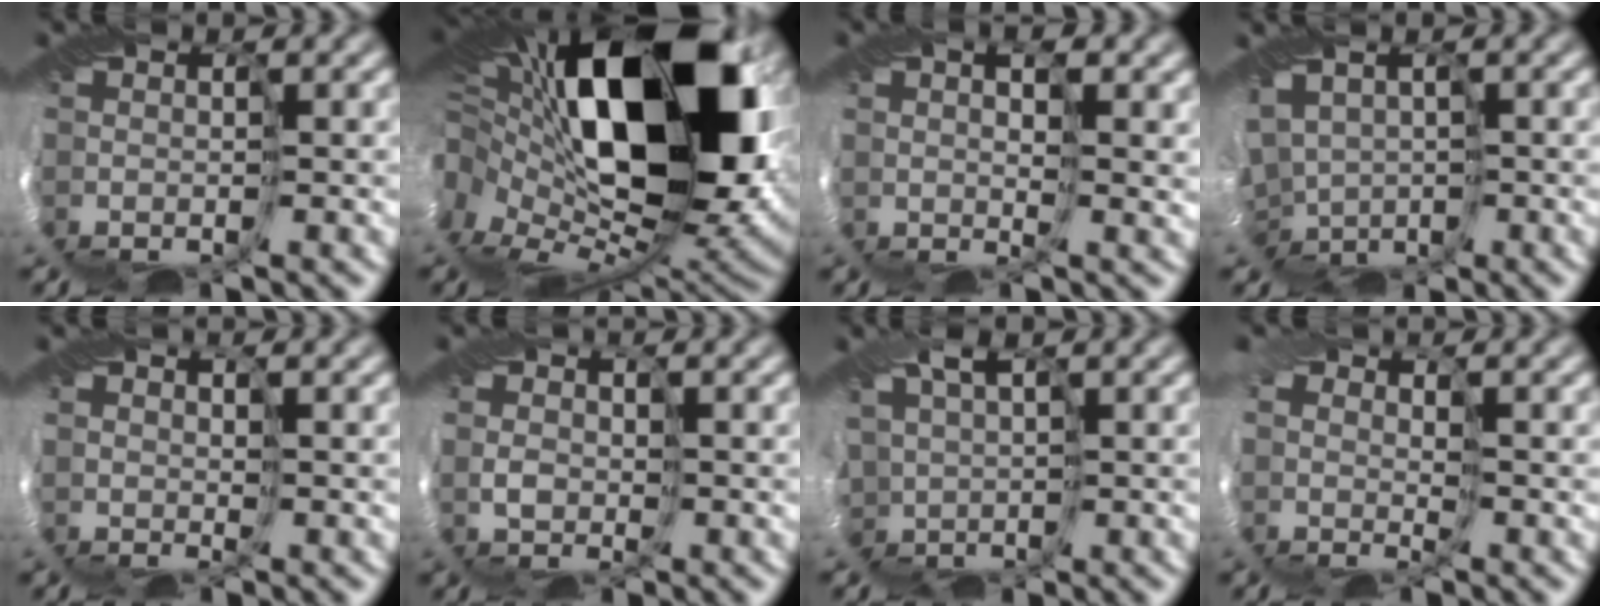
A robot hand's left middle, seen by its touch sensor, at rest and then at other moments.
{"total": 17.0, "force": [4.7, 9.4, 13.4], "torque": [-0.257, 0.002, 0.091]}
{"total": 2.1, "force": [1.7, 0.1, 1.2], "torque": [-0.015, 0.008, 0.025]}
{"total": 5.7, "force": [0.0, 4.5, 3.6], "torque": [-0.054, -0.018, 0.019]}
{"total": 2.5, "force": [1.7, -0.9, -1.5], "torque": [0.016, 0.006, 0.034]}
{"total": 1.5, "force": [0.8, -0.1, -1.2], "torque": [0.009, 0.004, 0.019]}
{"total": 2.9, "force": [1.6, 1.8, 1.5], "torque": [-0.064, 0.005, 0.028]}
{"total": 1.6, "force": [1.4, -0.3, -0.6], "torque": [0.000, 0.004, 0.027]}